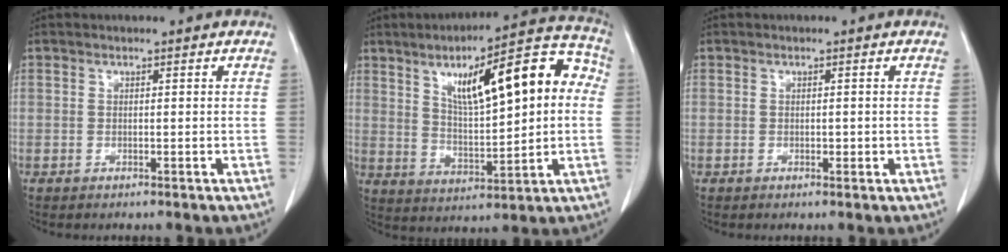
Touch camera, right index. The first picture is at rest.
{"total": 17.8, "force": [4.5, 4.5, 16.6], "torque": [-0.235, 0.040, 0.072]}
{"total": 0.9, "force": [-0.2, 0.6, 0.6], "torque": [-0.006, 0.001, -0.003]}